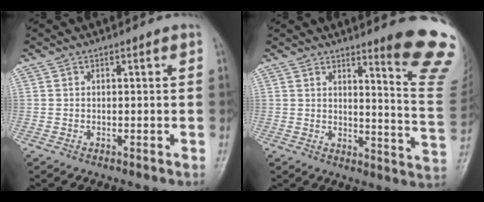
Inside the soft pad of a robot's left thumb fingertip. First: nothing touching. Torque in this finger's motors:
{"motor_torque": [4.50, 0.51, 1.48, -1.30, 0.23]}